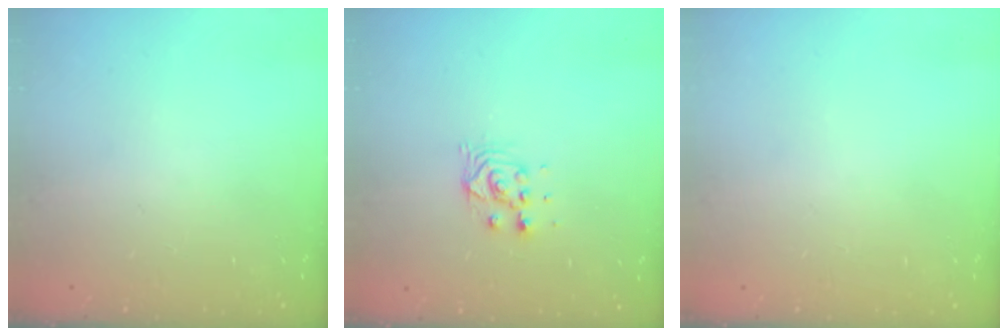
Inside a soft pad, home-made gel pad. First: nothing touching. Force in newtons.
{"total": 5.5, "press": 5.5, "slide": 0.3}
{"total": 0.0}